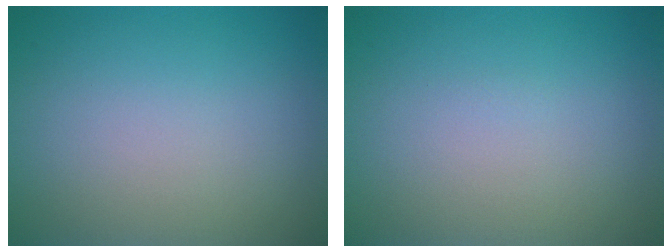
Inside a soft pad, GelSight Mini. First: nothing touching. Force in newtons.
{"total": 0.0}